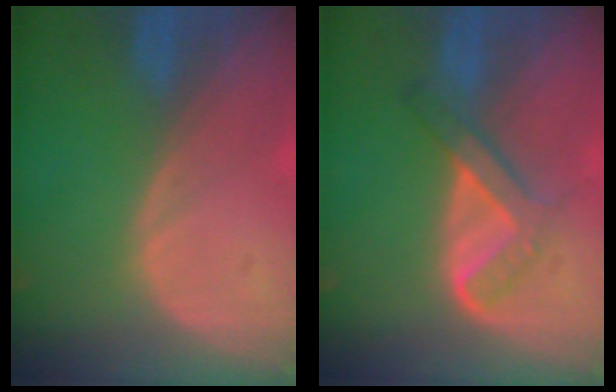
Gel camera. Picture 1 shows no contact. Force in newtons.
{"total": 5.3, "press": 5.1, "slide": 1.5}